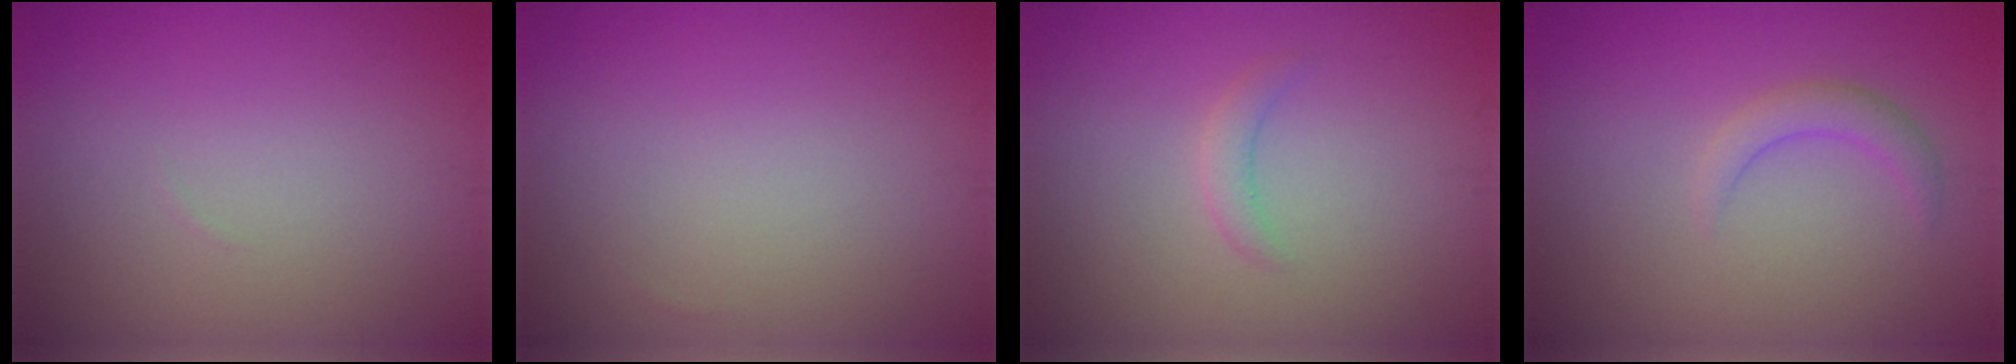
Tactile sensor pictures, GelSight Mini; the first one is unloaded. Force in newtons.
{"total": 0.0}
{"total": 1.2, "press": 1.2, "slide": 0.2}
{"total": 1.8, "press": 1.8, "slide": 0.2}